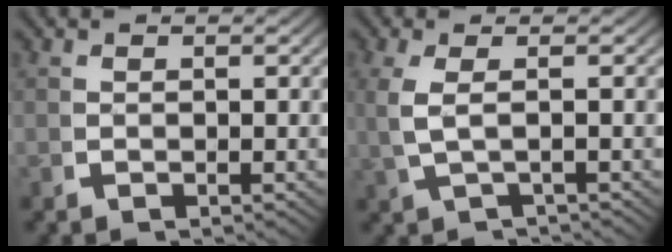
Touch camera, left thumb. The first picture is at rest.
{"total": 3.1, "force": [-0.8, 1.2, 2.7], "torque": [-0.083, -0.009, 0.006]}